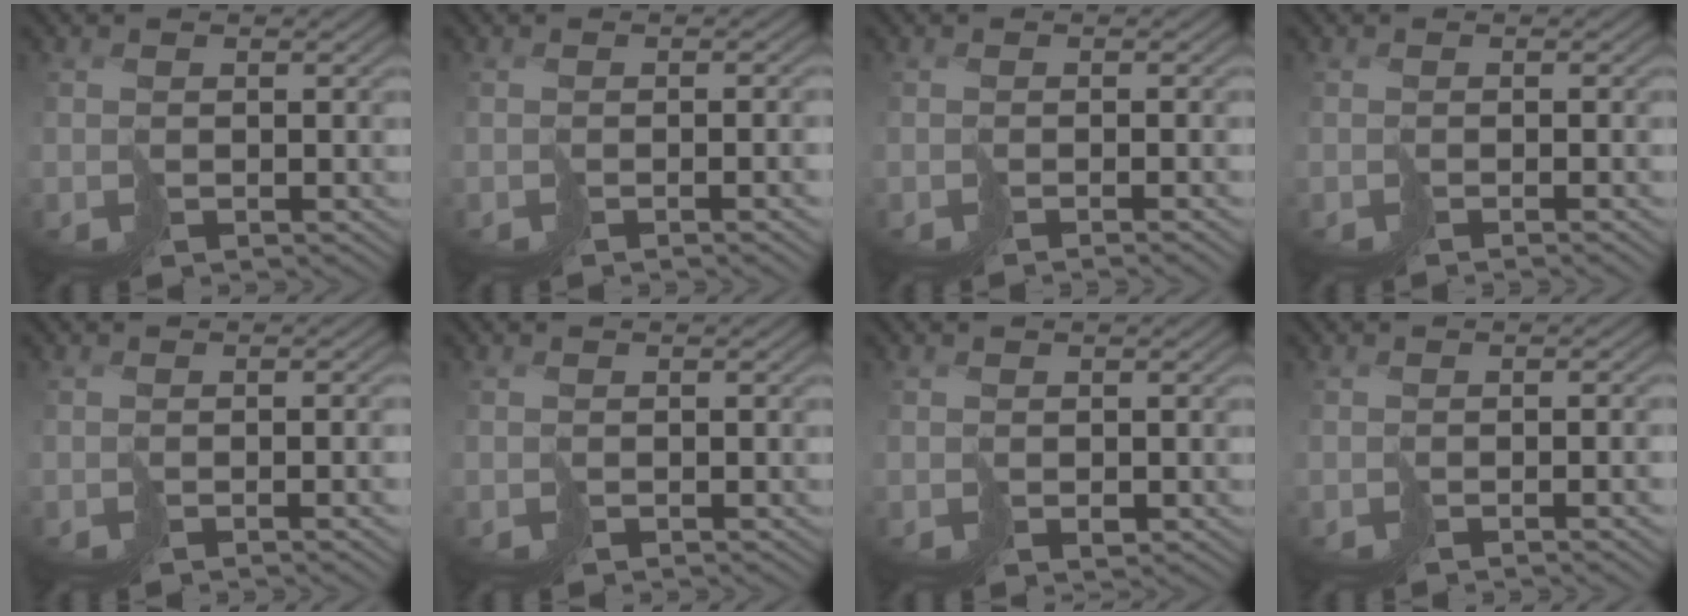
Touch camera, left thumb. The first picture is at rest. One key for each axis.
{"total": 2.5, "fx": -1.3, "fy": -0.2, "fz": 2.1, "tx": -0.022, "ty": -0.002, "tz": -0.014}
{"total": 1.8, "fx": -1.4, "fy": -0.8, "fz": 0.7, "tx": -0.005, "ty": 0.000, "tz": -0.024}
{"total": 1.5, "fx": -1.2, "fy": -0.7, "fz": 0.5, "tx": -0.003, "ty": 0.002, "tz": -0.021}
{"total": 1.6, "fx": -0.9, "fy": -0.1, "fz": 1.3, "tx": -0.015, "ty": 0.001, "tz": -0.011}
{"total": 0.0}
{"total": 0.5, "fx": 0.2, "fy": 0.3, "fz": 0.4, "tx": -0.004, "ty": 0.000, "tz": 0.009}
{"total": 2.0, "fx": -1.1, "fy": -0.2, "fz": 1.7, "tx": -0.019, "ty": 0.000, "tz": -0.013}